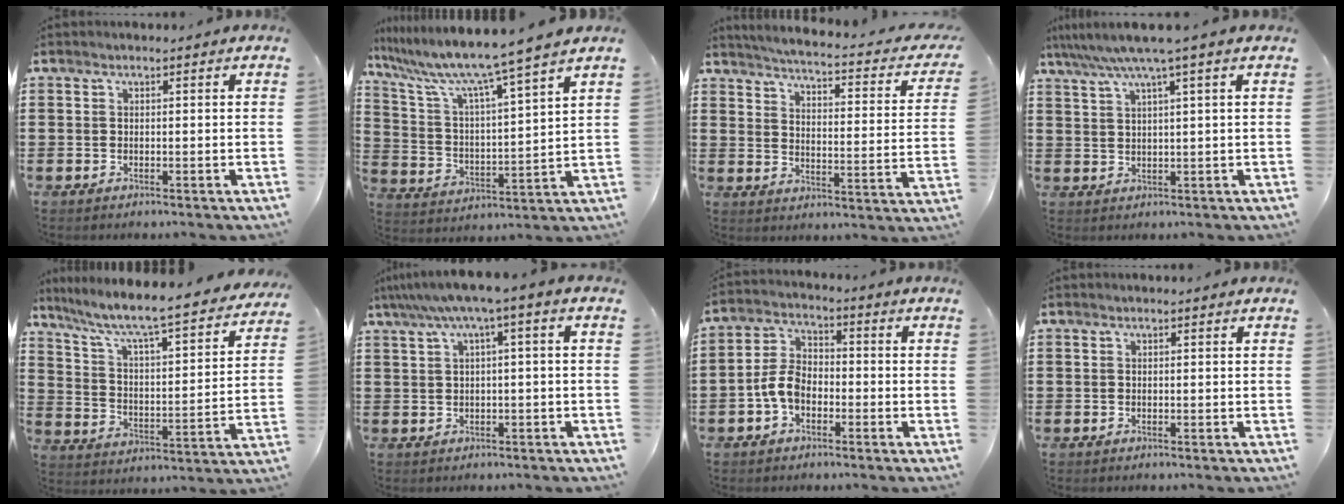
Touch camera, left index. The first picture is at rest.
{"total": 8.2, "force": [7.0, -1.0, 4.2], "torque": [-0.113, -0.053, 0.108]}
{"total": 3.0, "force": [2.5, -0.5, 1.5], "torque": [-0.050, -0.032, 0.032]}
{"total": 4.7, "force": [2.9, -0.7, 3.6], "torque": [-0.079, -0.008, 0.048]}
{"total": 6.1, "force": [5.2, 0.1, 3.3], "torque": [-0.089, -0.049, 0.076]}
{"total": 4.2, "force": [0.5, 0.0, 4.1], "torque": [-0.079, -0.005, 0.005]}
{"total": 5.6, "force": [-2.4, 3.5, 3.7], "torque": [-0.102, 0.004, -0.055]}
{"total": 0.0}